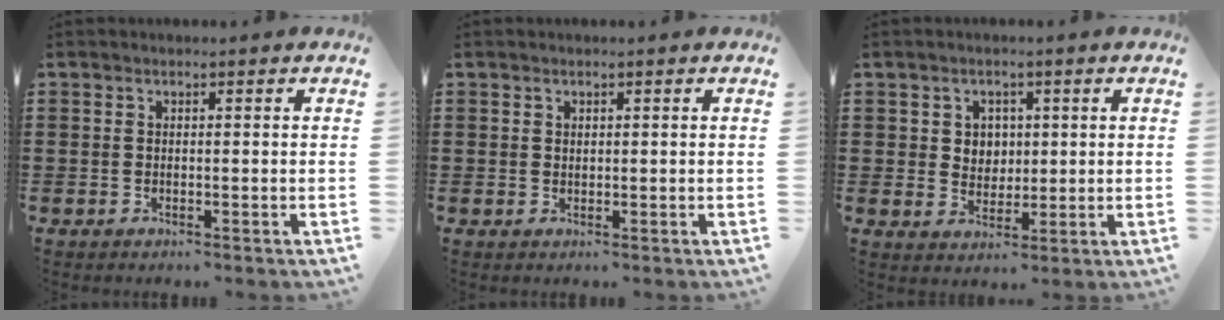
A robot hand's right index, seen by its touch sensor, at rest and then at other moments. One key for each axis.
{"total": 0.6, "fx": 0.4, "fy": 0.5, "fz": 0.2, "tx": -0.005, "ty": 0.002, "tz": 0.007}
{"total": 3.4, "fx": 1.1, "fy": 3.1, "fz": 0.8, "tx": -0.022, "ty": 0.009, "tz": 0.016}